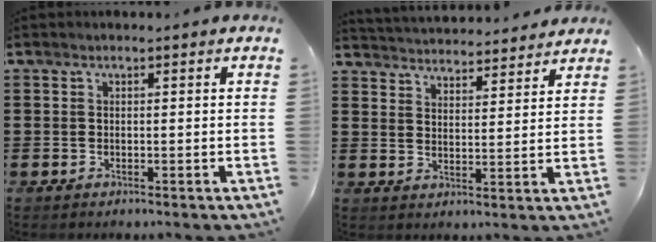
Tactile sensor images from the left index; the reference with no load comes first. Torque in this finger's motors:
{"motor_torque": [1.11, -1.03, 0.71, 0.14]}